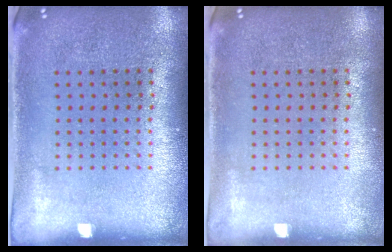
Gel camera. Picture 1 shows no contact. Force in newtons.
{"total": 0.0}